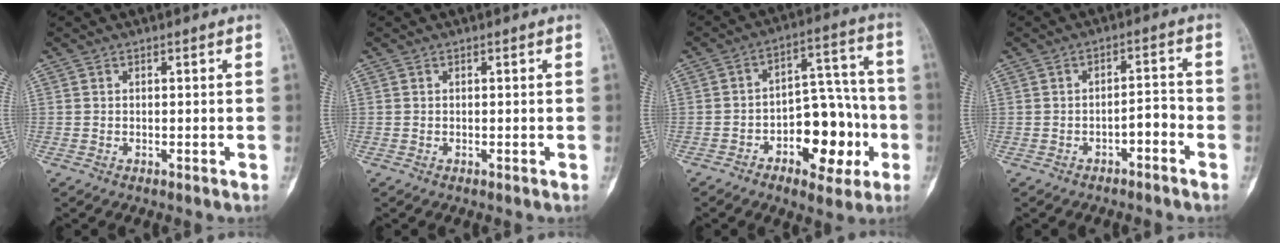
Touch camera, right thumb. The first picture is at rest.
{"total": 0.0}
{"total": 15.2, "force": [-5.1, 8.4, 11.6], "torque": [-0.120, 0.052, -0.073]}
{"total": 3.7, "force": [-2.0, 1.7, 2.6], "torque": [-0.033, 0.033, -0.030]}